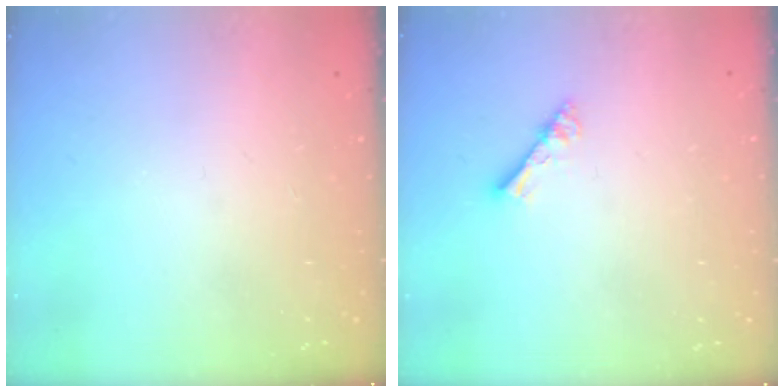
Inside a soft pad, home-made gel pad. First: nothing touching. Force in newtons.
{"total": 2.8, "press": 2.8, "slide": 0.2}